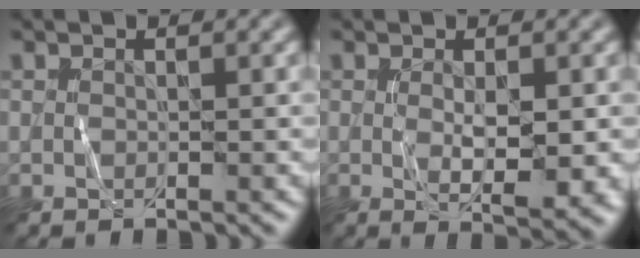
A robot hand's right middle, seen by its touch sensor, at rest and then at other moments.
{"total": 3.8, "force": [-0.2, 1.0, 3.7], "torque": [-0.064, -0.009, 0.003]}